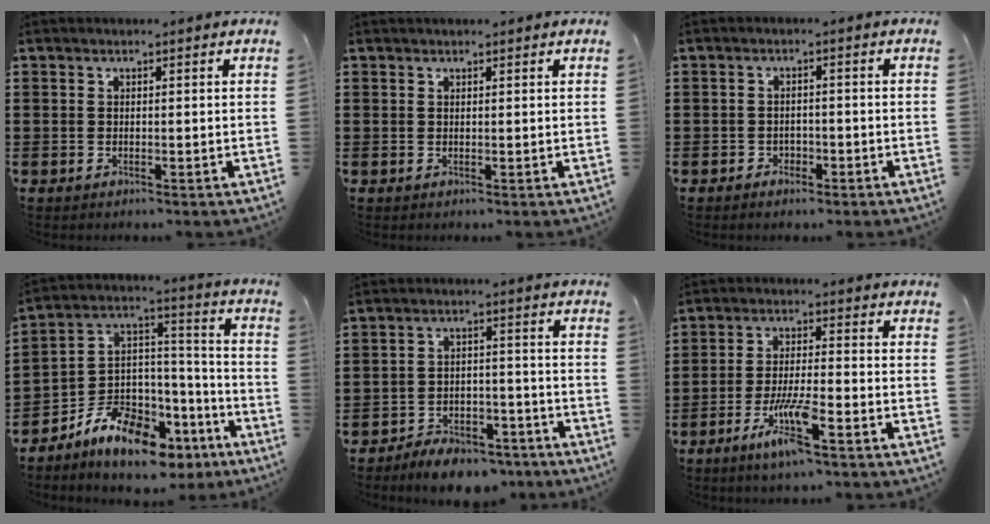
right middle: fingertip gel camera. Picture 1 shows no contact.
{"total": 0.0}
{"total": 1.5, "force": [-1.3, 0.8, 0.3], "torque": [-0.011, -0.001, -0.028]}
{"total": 9.7, "force": [-8.2, 4.1, 3.2], "torque": [-0.073, 0.019, -0.158]}
{"total": 5.6, "force": [-5.4, 1.2, 1.0], "torque": [-0.013, 0.017, -0.107]}
{"total": 7.3, "force": [-4.0, 1.1, 5.9], "torque": [-0.120, -0.009, -0.074]}